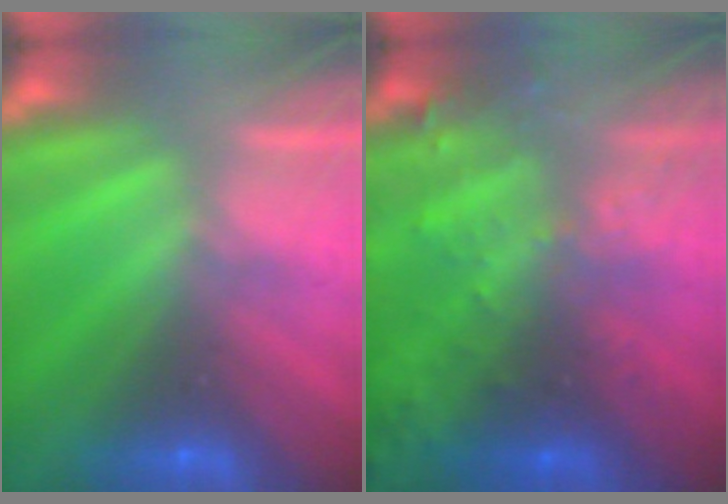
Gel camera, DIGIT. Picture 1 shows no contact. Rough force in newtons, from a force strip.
{"total": 7.9}